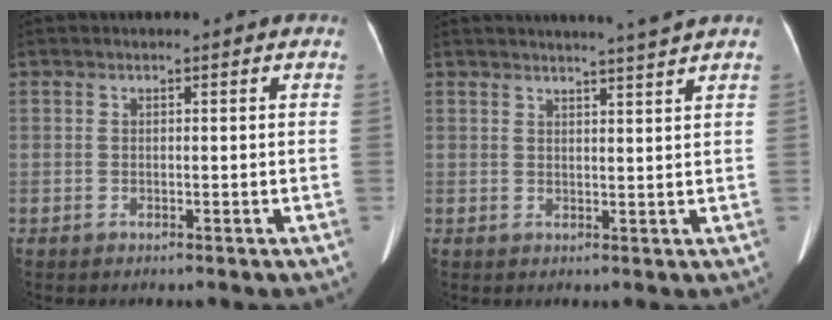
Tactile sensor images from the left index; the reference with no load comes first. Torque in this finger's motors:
{"motor_torque": [-0.70, -0.64, -0.39, -0.08]}